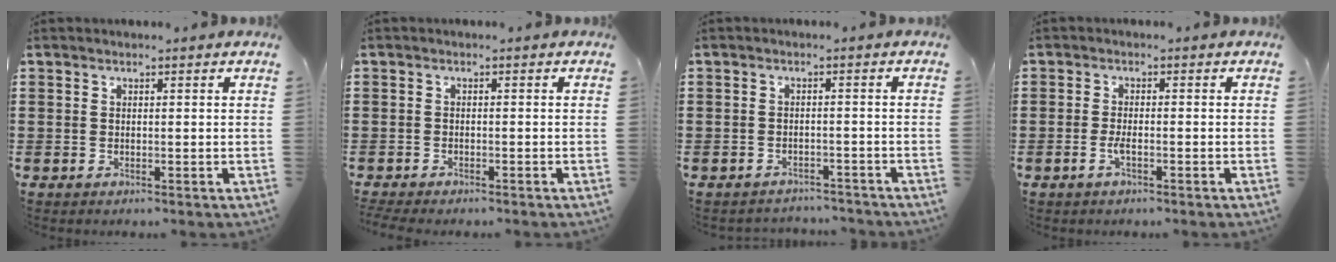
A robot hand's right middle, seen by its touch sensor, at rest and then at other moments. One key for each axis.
{"total": 1.0, "fx": -1.0, "fy": 0.0, "fz": 0.2, "tx": -0.008, "ty": -0.004, "tz": -0.019}
{"total": 1.9, "fx": -1.9, "fy": 0.2, "fz": -0.1, "tx": -0.006, "ty": -0.001, "tz": -0.043}
{"total": 1.9, "fx": -0.8, "fy": 0.4, "fz": 1.7, "tx": -0.040, "ty": -0.003, "tz": -0.016}